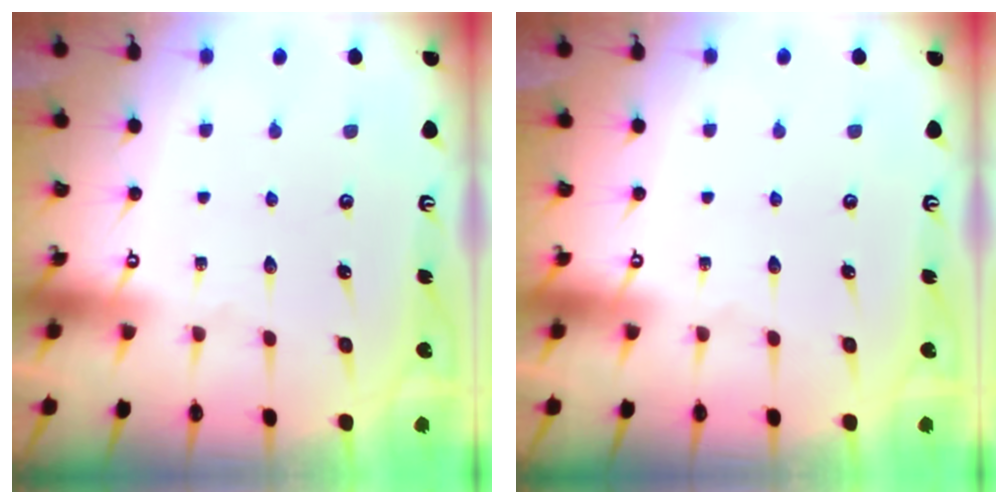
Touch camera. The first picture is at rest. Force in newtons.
{"total": 0.0}